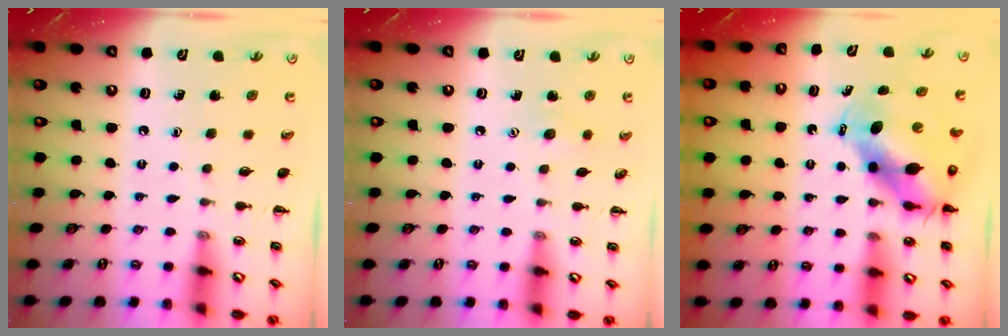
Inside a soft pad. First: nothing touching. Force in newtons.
{"total": 4.8, "press": 4.7, "slide": 1.2}
{"total": 9.2, "press": 9.0, "slide": 2.2}